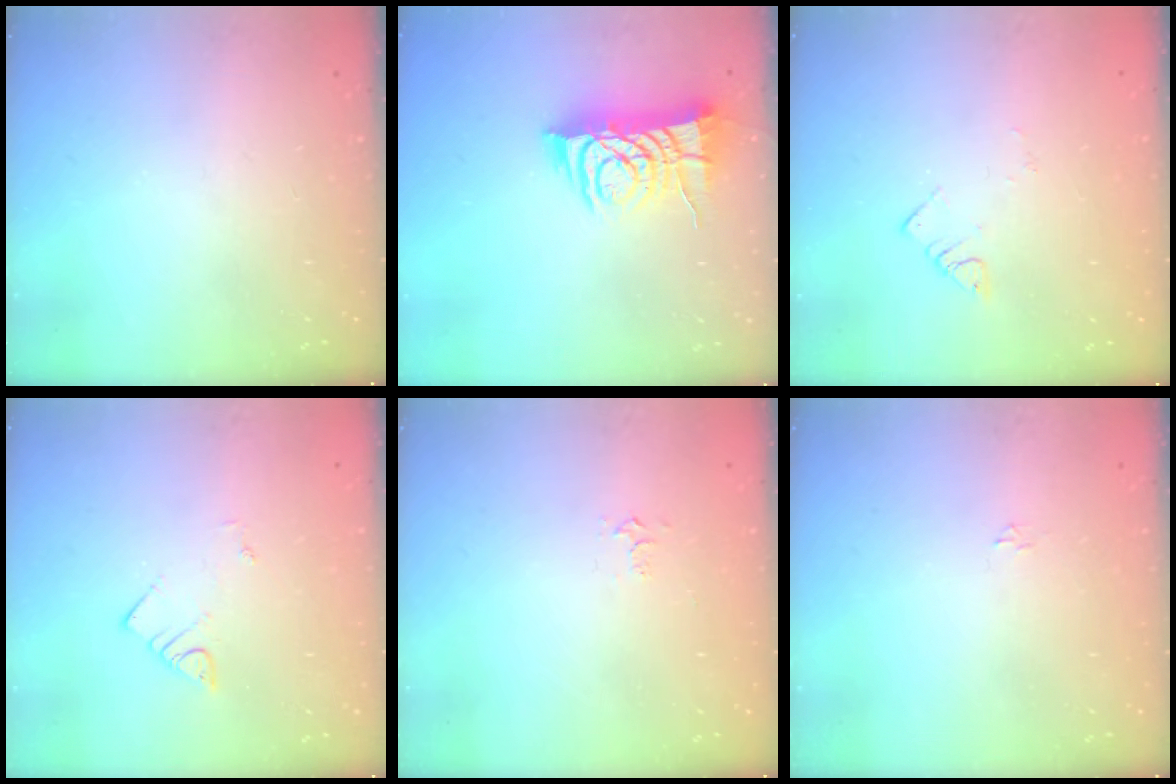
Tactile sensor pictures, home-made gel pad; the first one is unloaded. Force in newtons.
{"total": 10.2, "press": 10.1, "slide": 1.1}
{"total": 2.8, "press": 2.8, "slide": 0.3}
{"total": 2.3, "press": 2.3, "slide": 0.2}
{"total": 5.2, "press": 5.2, "slide": 0.6}
{"total": 1.8, "press": 1.8, "slide": 0.2}